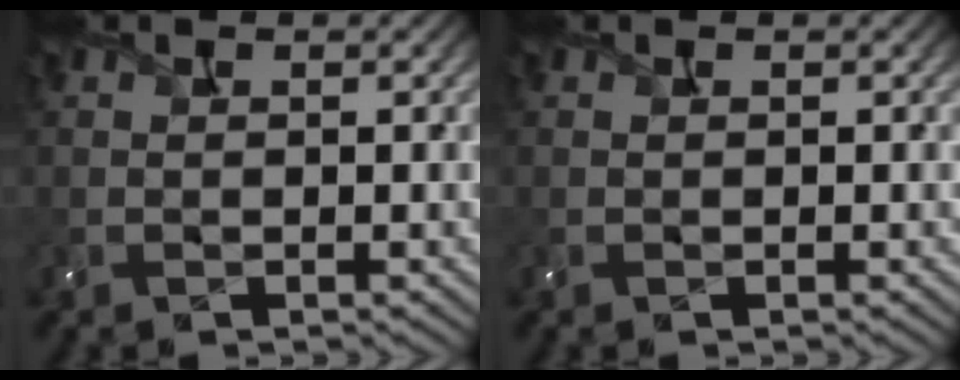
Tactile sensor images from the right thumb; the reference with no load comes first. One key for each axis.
{"total": 0.0}